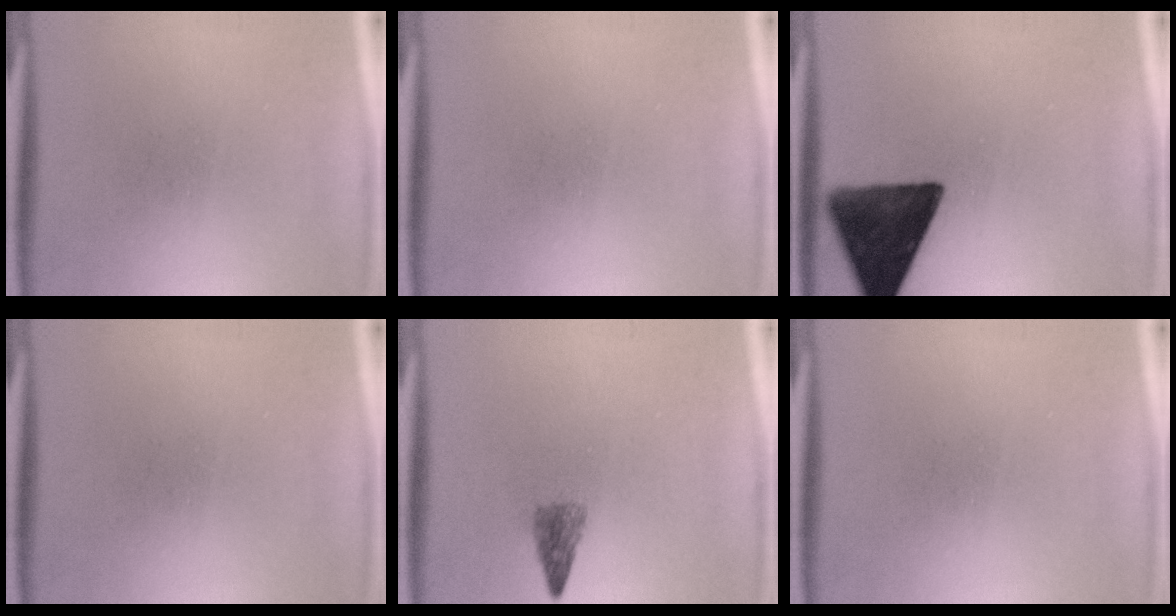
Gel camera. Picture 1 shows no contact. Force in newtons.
{"total": 0.0}
{"total": 15.0}
{"total": 0.0}
{"total": 2.2}
{"total": 0.0}